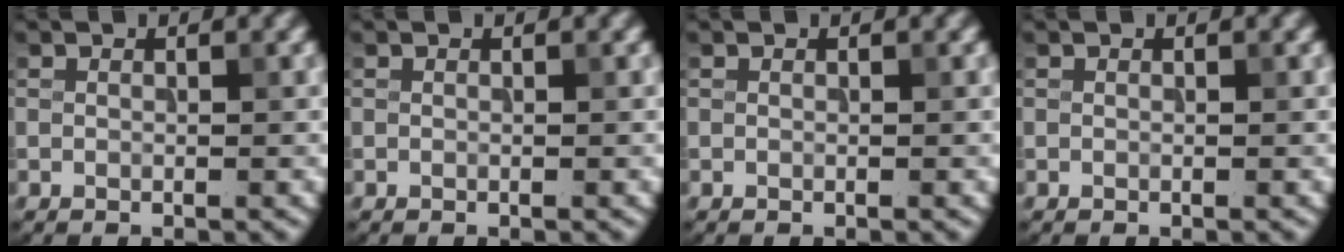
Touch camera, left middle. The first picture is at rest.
{"total": 0.0}
{"total": 0.0}
{"total": 0.0}